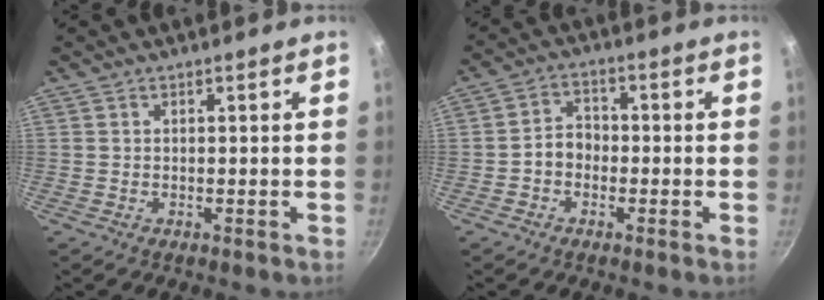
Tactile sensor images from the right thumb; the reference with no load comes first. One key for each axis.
{"total": 4.5, "fx": -1.3, "fy": 3.6, "fz": 2.4, "tx": -0.018, "ty": 0.023, "tz": -0.031}